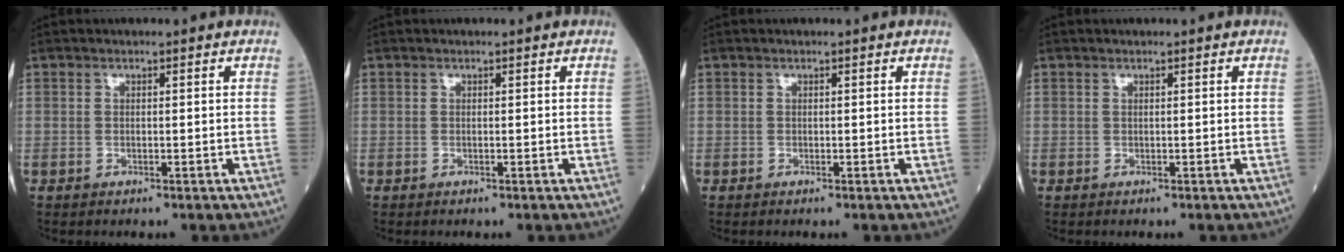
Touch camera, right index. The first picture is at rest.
{"total": 0.0}
{"total": 0.0}
{"total": 0.0}